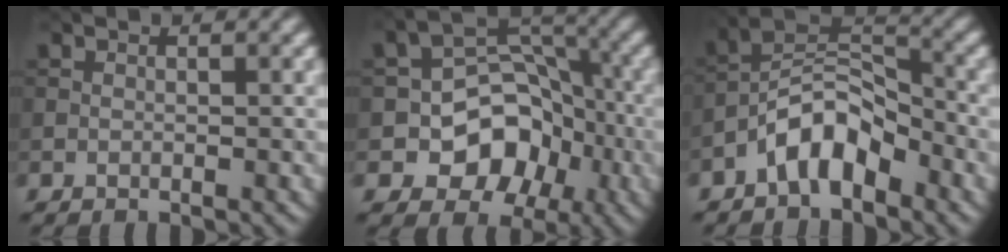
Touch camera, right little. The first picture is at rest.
{"total": 7.5, "force": [-2.3, 5.8, 4.1], "torque": [-0.049, 0.004, -0.045]}
{"total": 5.5, "force": [-3.3, 2.6, 3.6], "torque": [-0.062, 0.018, -0.069]}